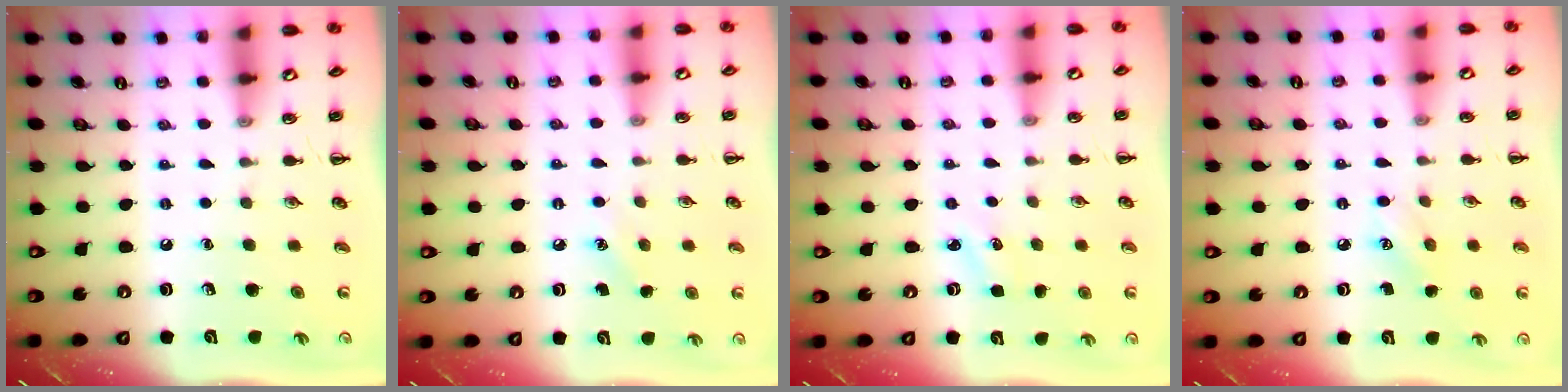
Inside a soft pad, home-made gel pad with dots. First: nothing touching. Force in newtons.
{"total": 5.8, "press": 5.6, "slide": 1.6}
{"total": 2.7, "press": 2.6, "slide": 0.8}
{"total": 5.1, "press": 4.9, "slide": 1.4}